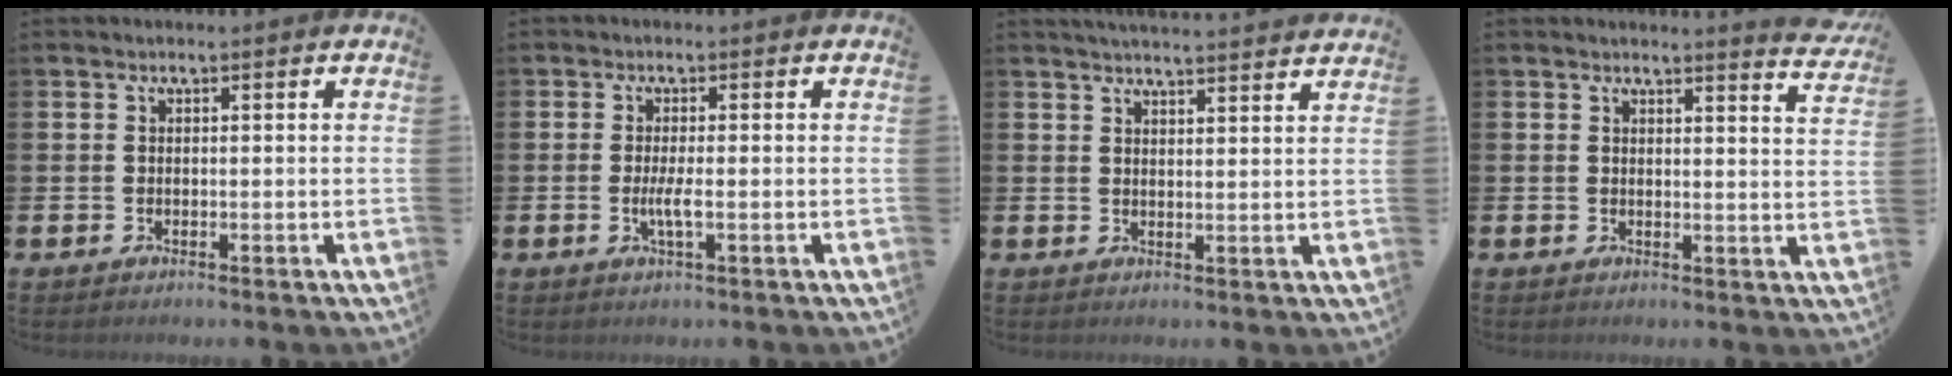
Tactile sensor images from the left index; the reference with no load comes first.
{"total": 2.3, "force": [-0.4, 0.3, 2.3], "torque": [-0.050, 0.001, -0.006]}
{"total": 3.7, "force": [3.7, -0.5, 0.1], "torque": [-0.007, -0.024, 0.066]}
{"total": 3.2, "force": [3.1, -0.3, 0.4], "torque": [0.004, -0.029, 0.052]}